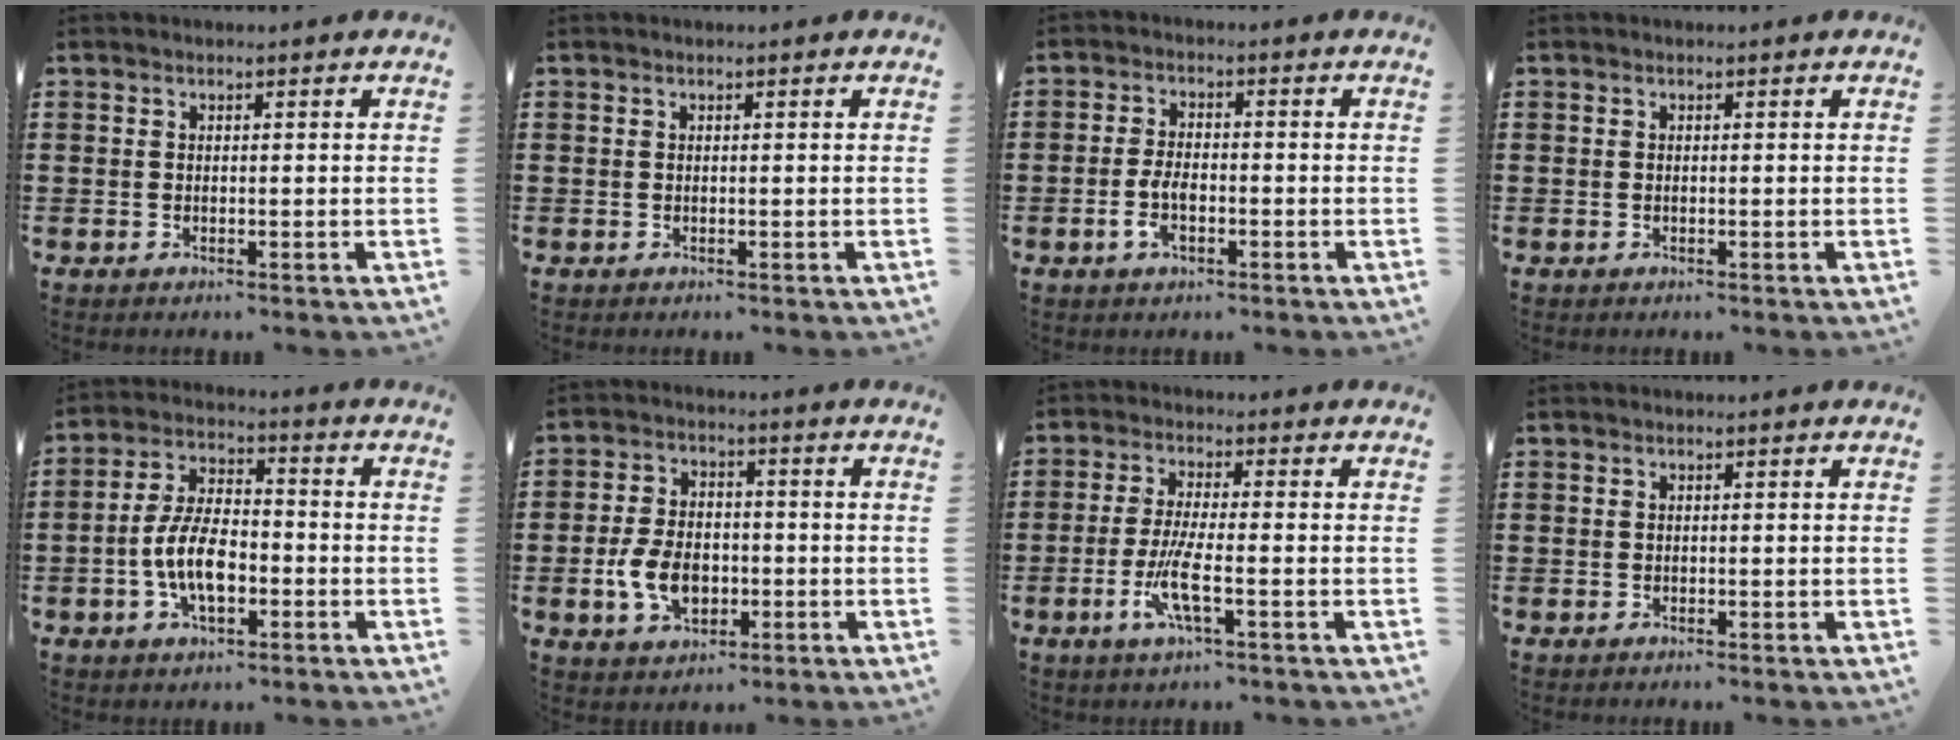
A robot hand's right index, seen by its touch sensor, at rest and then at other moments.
{"total": 0.0}
{"total": 4.1, "force": [-1.4, 2.0, 3.3], "torque": [-0.082, -0.002, -0.032]}
{"total": 0.0}
{"total": 8.3, "force": [-2.3, 3.9, 7.0], "torque": [-0.161, -0.004, -0.048]}
{"total": 7.5, "force": [-1.9, 4.8, 5.5], "torque": [-0.125, 0.002, -0.036]}
{"total": 6.3, "force": [-2.2, 0.9, 5.8], "torque": [-0.124, -0.014, -0.045]}
{"total": 0.0}